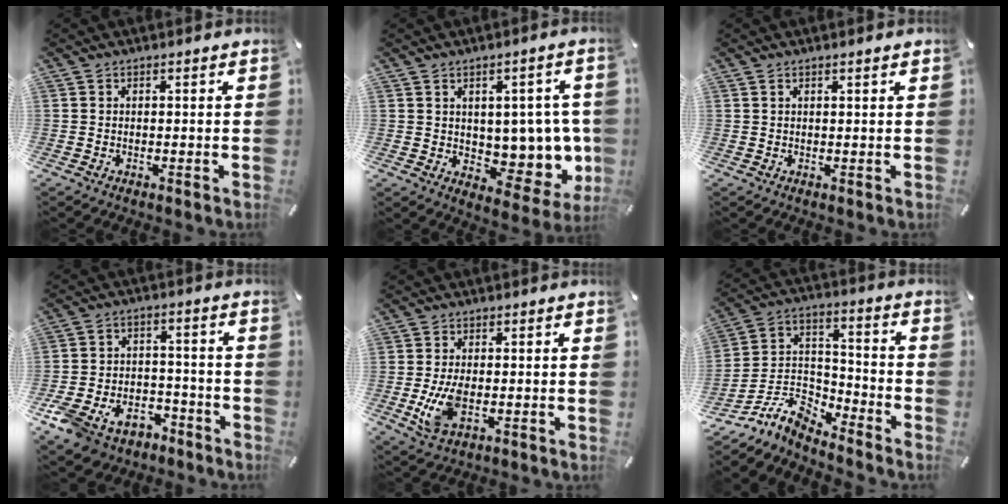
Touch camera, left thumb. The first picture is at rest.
{"total": 9.8, "force": [1.5, 7.2, 6.5], "torque": [-0.060, -0.026, 0.040]}
{"total": 1.0, "force": [0.6, 0.1, 0.8], "torque": [-0.016, -0.001, 0.010]}
{"total": 10.0, "force": [-6.2, 6.7, 4.0], "torque": [-0.080, 0.043, -0.111]}
{"total": 6.8, "force": [-0.8, 4.0, 5.5], "torque": [-0.117, -0.005, -0.016]}
{"total": 10.0, "force": [-7.9, 5.2, 3.2], "torque": [-0.068, 0.030, -0.150]}